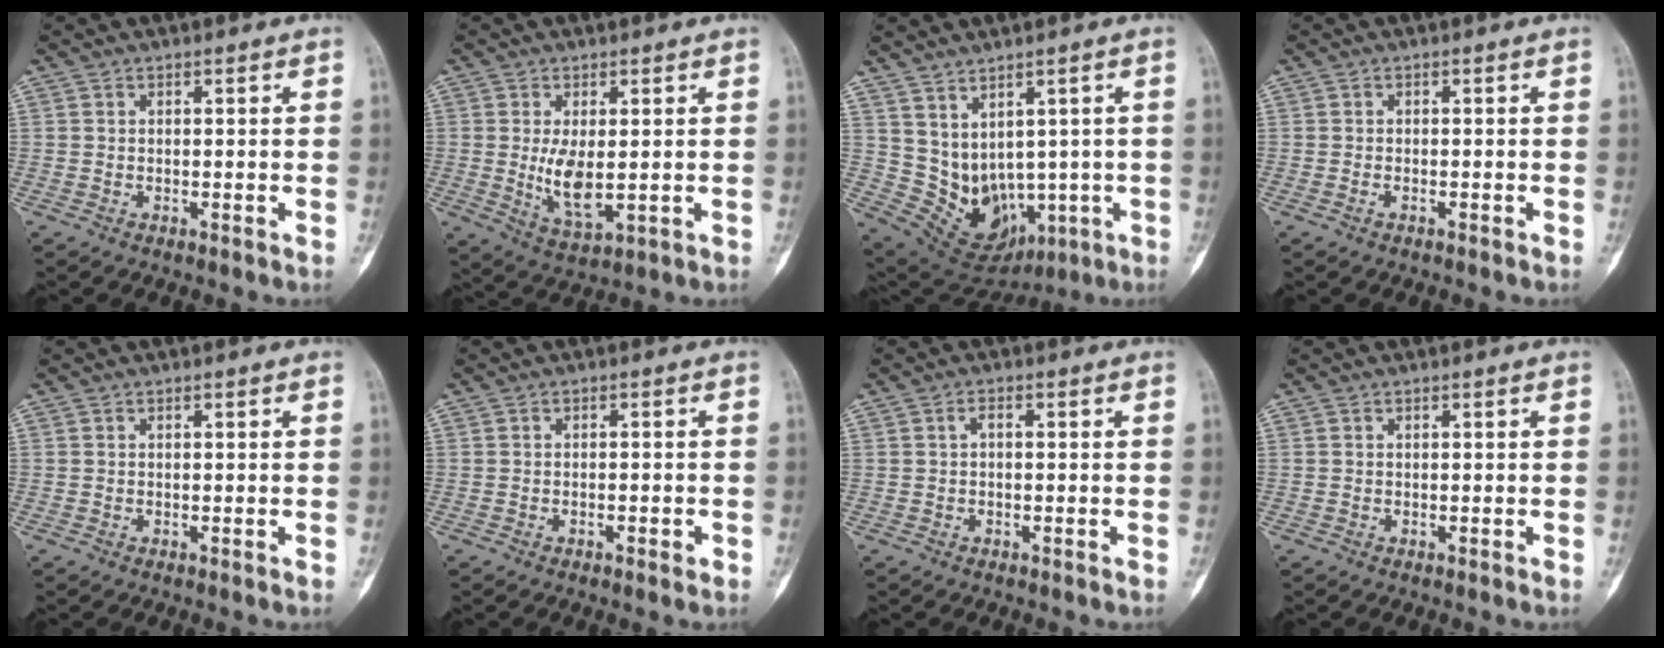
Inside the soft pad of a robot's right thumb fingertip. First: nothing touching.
{"total": 7.2, "force": [0.1, 3.2, 6.4], "torque": [-0.116, -0.019, 0.015]}
{"total": 10.8, "force": [1.1, 8.6, 6.4], "torque": [-0.083, 0.001, 0.063]}
{"total": 0.7, "force": [-0.4, 0.3, 0.5], "torque": [-0.015, 0.005, -0.006]}
{"total": 0.0}
{"total": 1.8, "force": [-0.9, 0.7, 1.5], "torque": [-0.026, 0.007, -0.011]}
{"total": 1.2, "force": [0.1, 0.6, 1.0], "torque": [-0.018, 0.005, -0.002]}
{"total": 0.0}